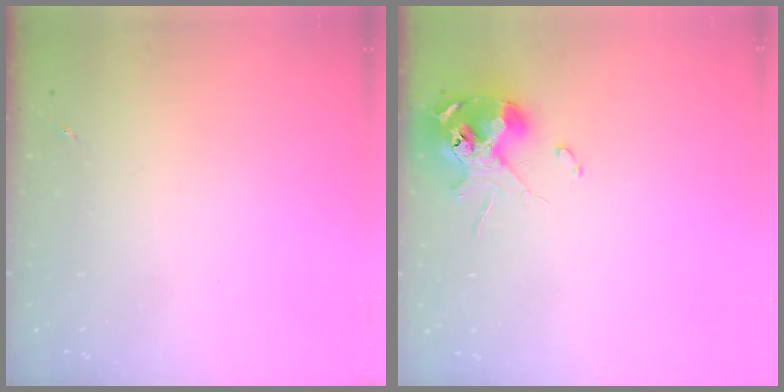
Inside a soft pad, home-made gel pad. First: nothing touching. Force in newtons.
{"total": 11.3, "press": 11.2, "slide": 1.5}